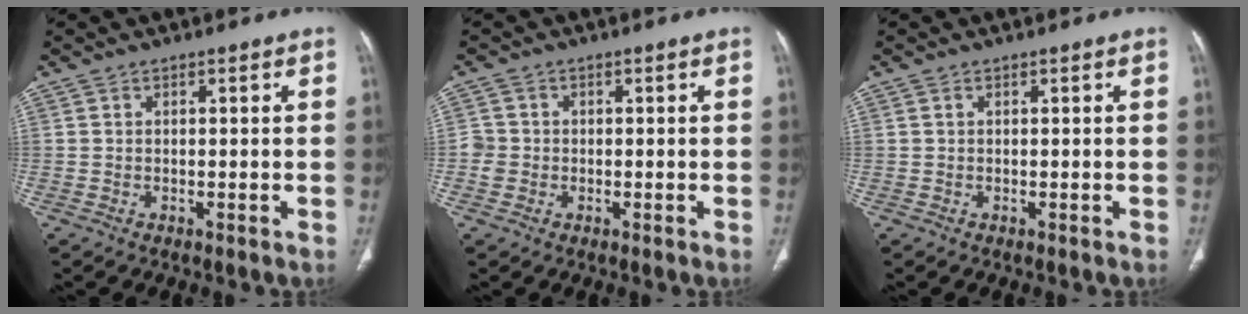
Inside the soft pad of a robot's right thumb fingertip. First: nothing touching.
{"total": 2.8, "force": [-0.5, 2.7, 0.7], "torque": [0.002, 0.009, -0.012]}
{"total": 0.0}